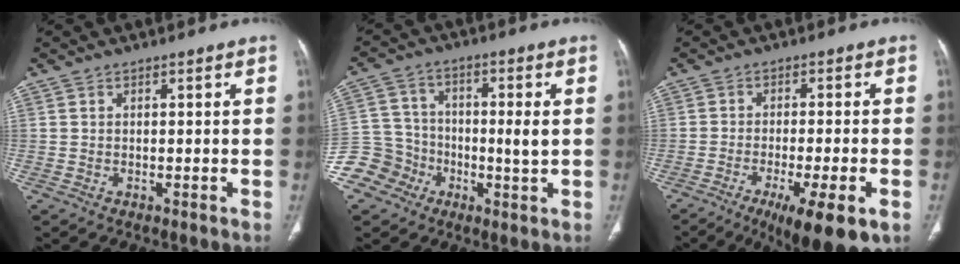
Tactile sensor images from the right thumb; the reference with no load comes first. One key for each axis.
{"total": 9.8, "fx": -3.2, "fy": 8.2, "fz": 4.3, "tx": -0.055, "ty": 0.034, "tz": -0.063}
{"total": 12.2, "fx": -6.2, "fy": 2.3, "fz": 10.2, "tx": -0.139, "ty": -0.005, "tz": -0.091}